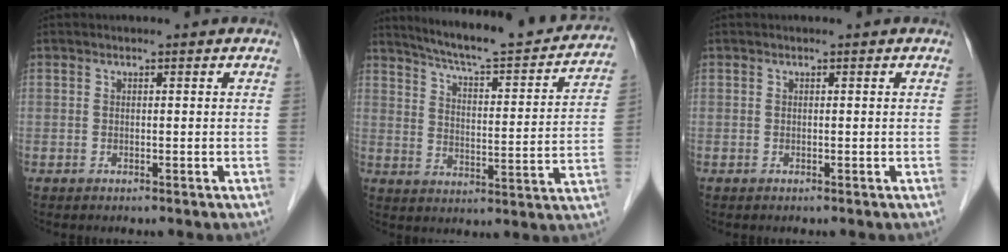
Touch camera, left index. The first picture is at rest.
{"total": 20.9, "force": [19.1, 2.1, 8.3], "torque": [-0.121, -0.030, 0.251]}
{"total": 0.0}